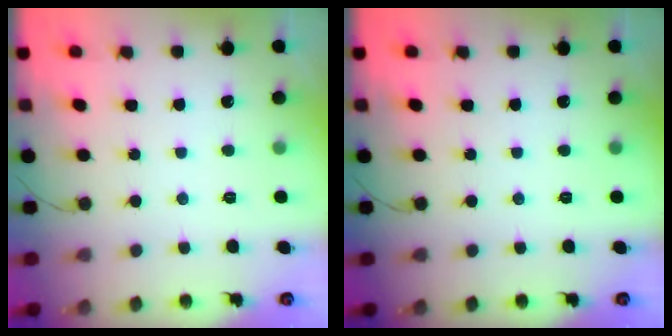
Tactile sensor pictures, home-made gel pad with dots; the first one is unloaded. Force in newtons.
{"total": 0.0}